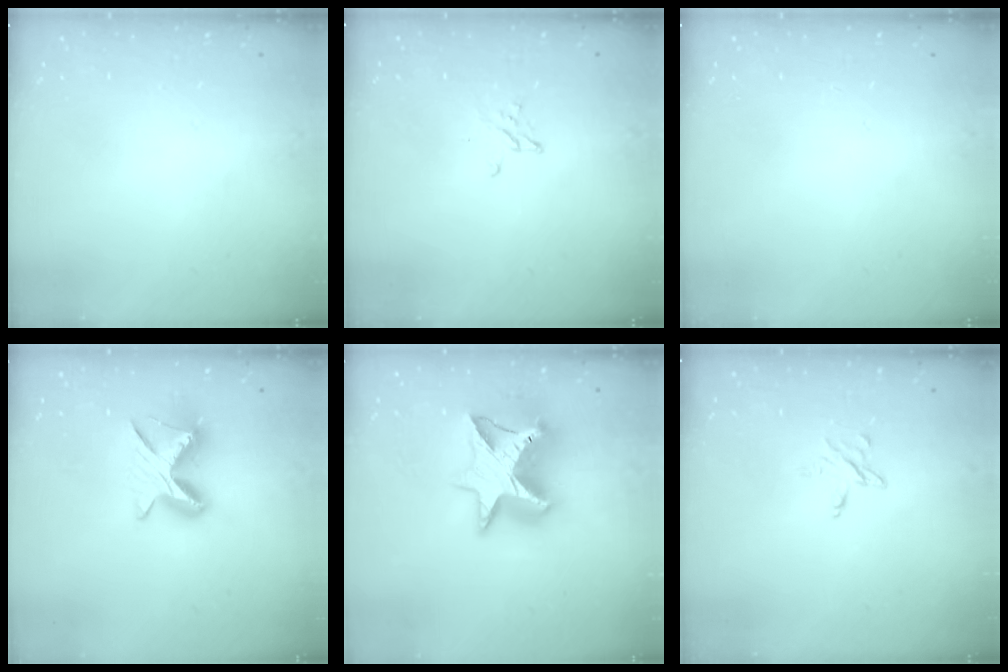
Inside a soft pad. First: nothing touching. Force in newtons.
{"total": 2.2, "press": 2.2, "slide": 0.2}
{"total": 0.0}
{"total": 8.9, "press": 8.8, "slide": 1.0}
{"total": 19.1, "press": 19.0, "slide": 1.5}
{"total": 3.9, "press": 3.9, "slide": 0.3}